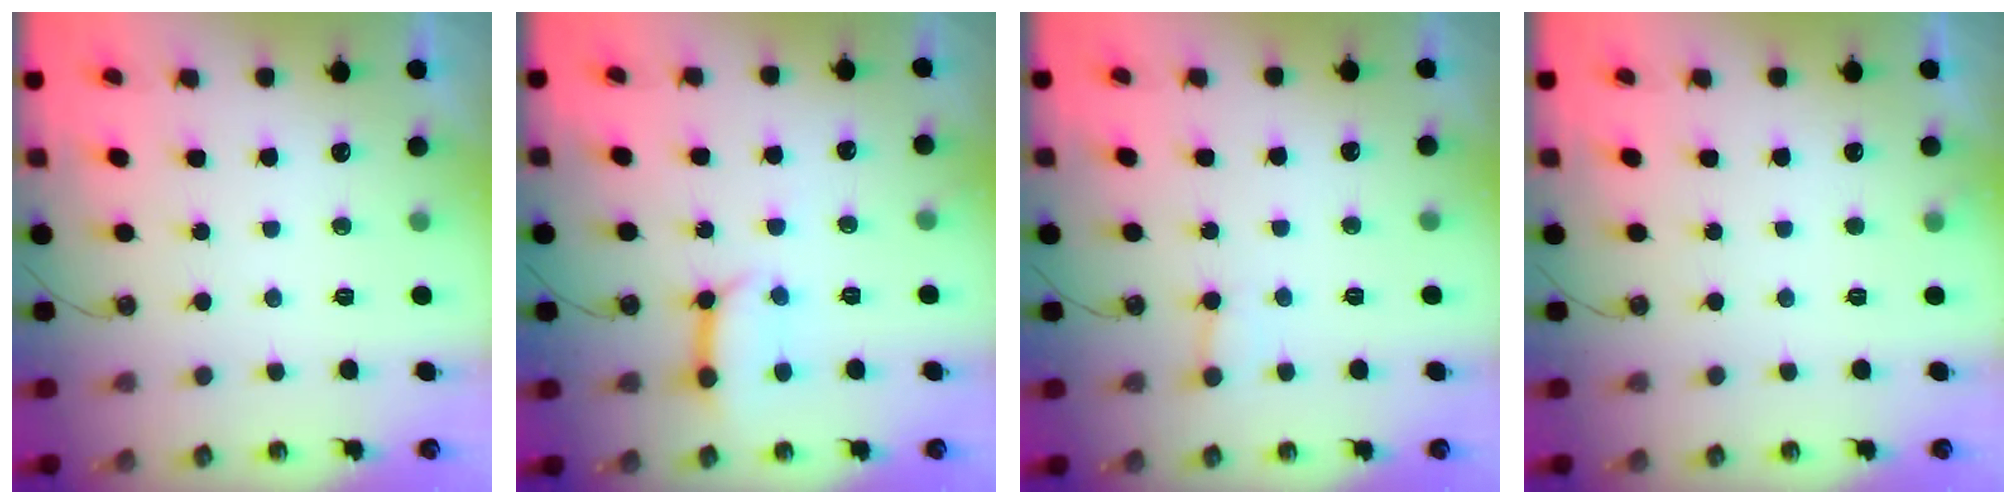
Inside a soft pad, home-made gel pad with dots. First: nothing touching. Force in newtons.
{"total": 10.4, "press": 10.3, "slide": 1.1}
{"total": 5.9, "press": 5.8, "slide": 0.6}
{"total": 2.6, "press": 2.6, "slide": 0.4}